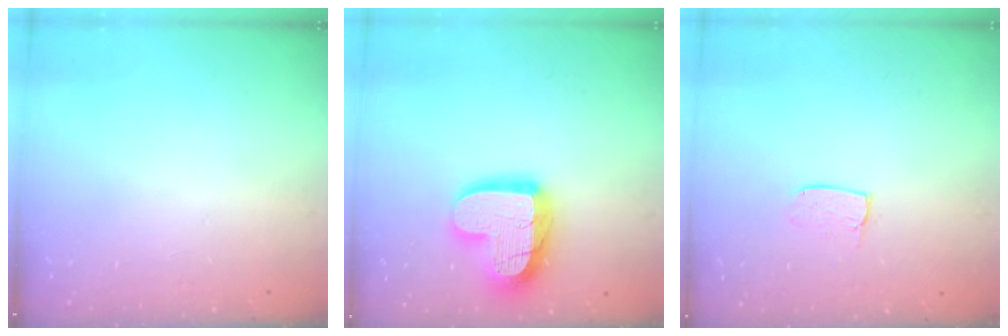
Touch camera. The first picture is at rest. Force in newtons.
{"total": 18.3, "press": 18.2, "slide": 1.9}
{"total": 4.5, "press": 4.5, "slide": 0.3}